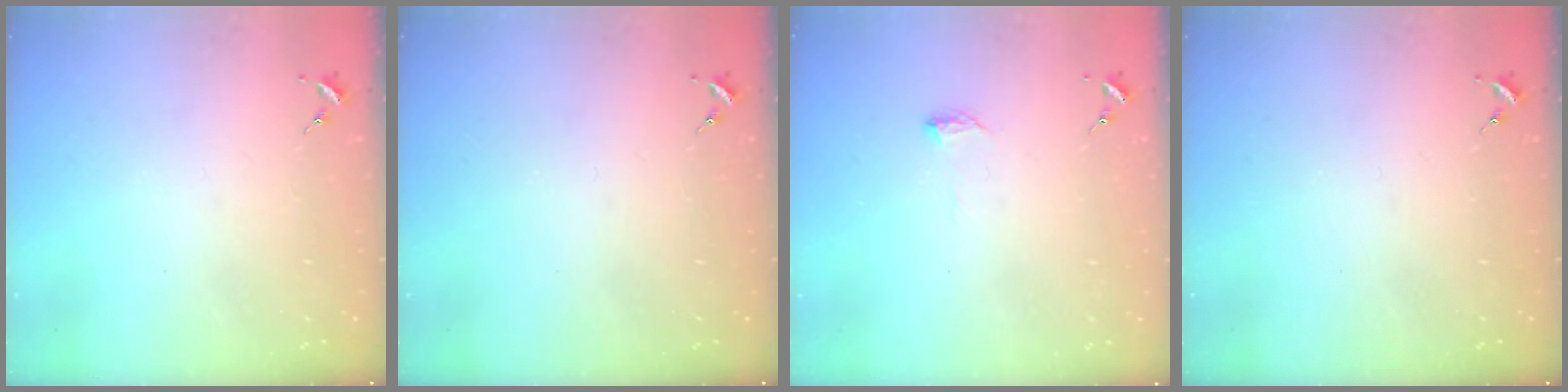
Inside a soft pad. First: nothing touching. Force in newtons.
{"total": 0.0}
{"total": 5.5, "press": 5.5, "slide": 0.7}
{"total": 0.0}